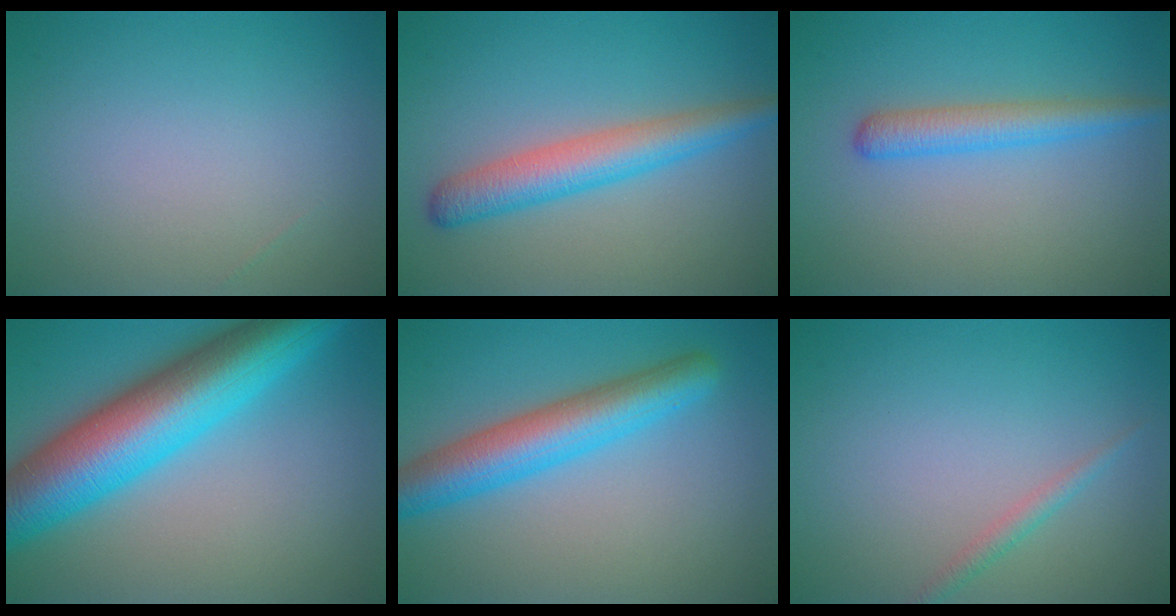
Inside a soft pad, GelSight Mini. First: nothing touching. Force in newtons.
{"total": 4.5, "press": 4.5, "slide": 0.1}
{"total": 2.8, "press": 2.8, "slide": 0.1}
{"total": 12.2, "press": 12.2, "slide": 0.4}
{"total": 6.0, "press": 6.0, "slide": 0.1}
{"total": 1.2, "press": 1.2, "slide": 0.1}